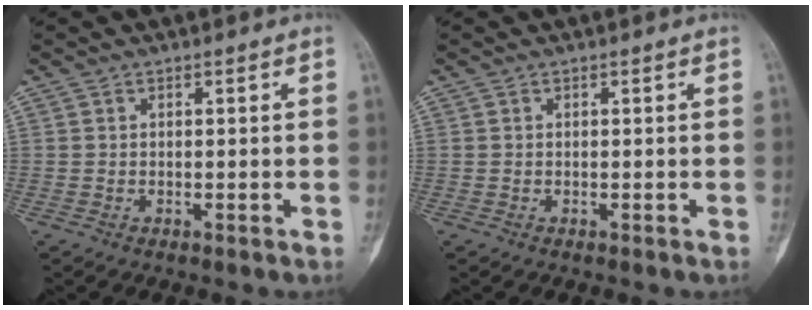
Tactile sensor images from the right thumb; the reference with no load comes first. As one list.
[{"total": 0.0}]